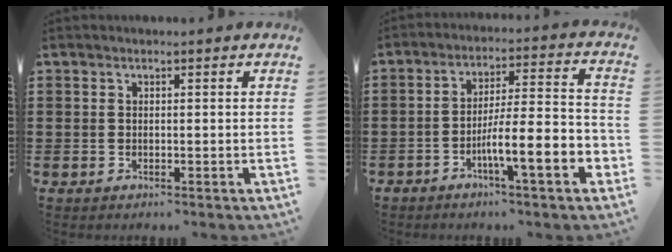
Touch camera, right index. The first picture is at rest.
{"total": 9.6, "force": [-4.4, 1.3, 8.4], "torque": [-0.147, -0.007, -0.080]}